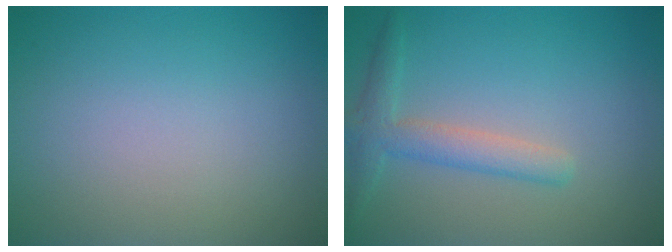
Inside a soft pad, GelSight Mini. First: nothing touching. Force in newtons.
{"total": 2.8, "press": 2.8, "slide": 0.1}